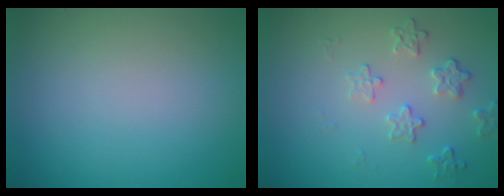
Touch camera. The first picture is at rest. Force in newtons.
{"total": 2.2, "press": 1.6, "slide": 1.6}